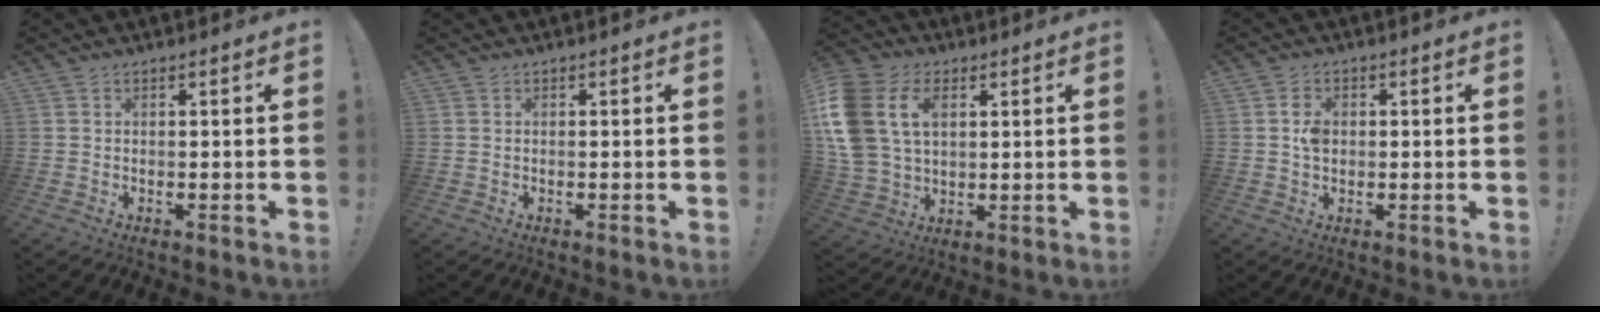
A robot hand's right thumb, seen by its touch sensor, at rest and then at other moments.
{"total": 0.0}
{"total": 17.3, "force": [5.5, 12.2, 11.0], "torque": [-0.229, -0.011, 0.105]}
{"total": 3.6, "force": [0.1, 2.6, 2.4], "torque": [-0.036, 0.003, 0.001]}